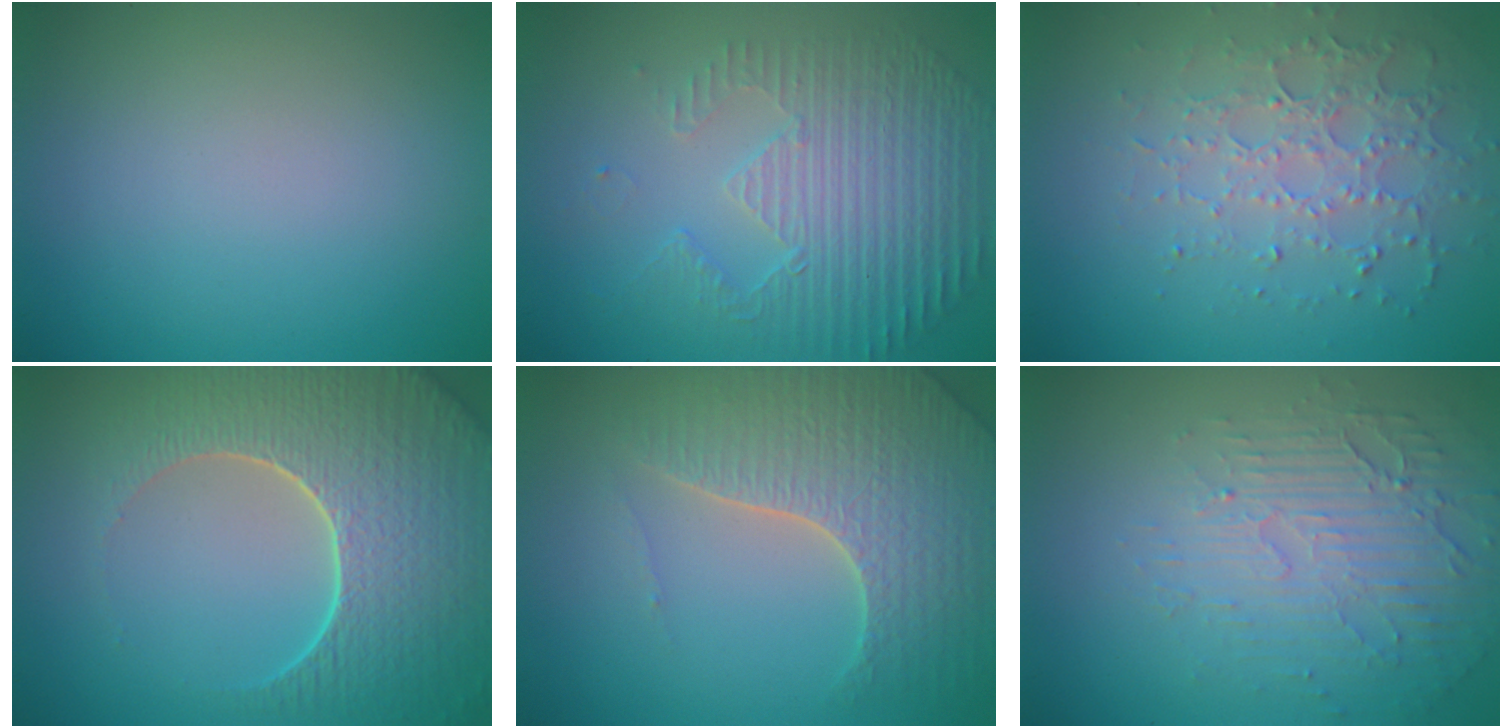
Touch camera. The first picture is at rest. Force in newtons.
{"total": 5.2, "press": 3.6, "slide": 3.7}
{"total": 3.5, "press": 3.3, "slide": 1.0}
{"total": 8.4, "press": 6.4, "slide": 5.4}
{"total": 6.2, "press": 6.0, "slide": 1.5}
{"total": 5.7, "press": 3.3, "slide": 4.7}